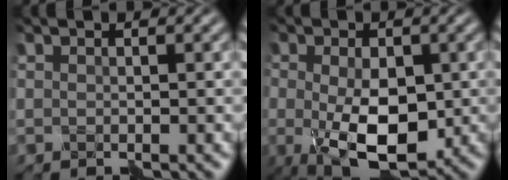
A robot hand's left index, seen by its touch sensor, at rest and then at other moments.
{"total": 7.2, "force": [-1.6, 3.8, 6.0], "torque": [-0.108, -0.014, -0.020]}